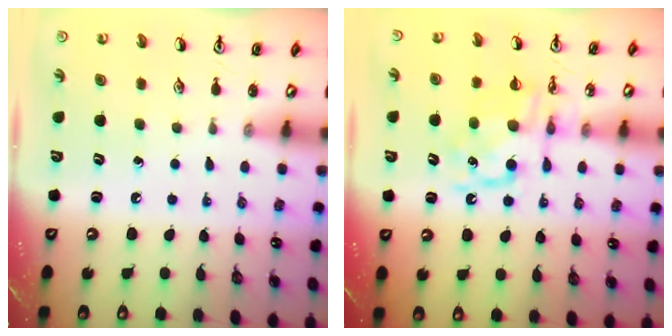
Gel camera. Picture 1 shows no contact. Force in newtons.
{"total": 10.3, "press": 10.3, "slide": 0.3}